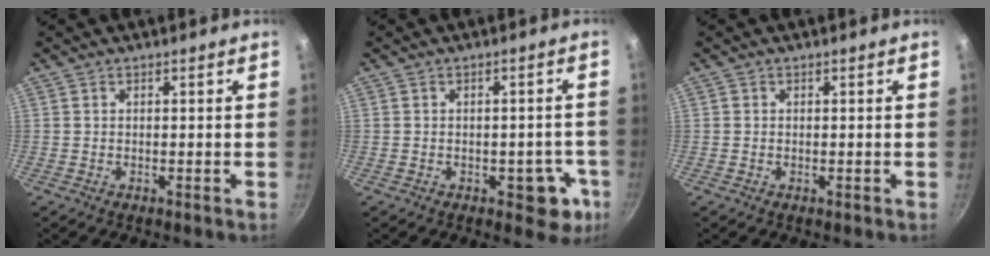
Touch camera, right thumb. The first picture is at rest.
{"total": 6.9, "force": [-2.6, 4.2, 4.8], "torque": [-0.013, 0.020, -0.027]}
{"total": 0.0}